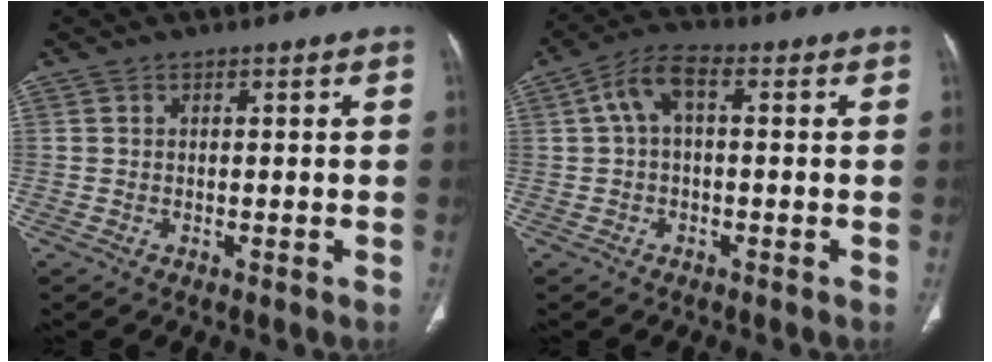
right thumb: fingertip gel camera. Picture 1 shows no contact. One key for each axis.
{"total": 5.9, "fx": 0.7, "fy": 2.9, "fz": 5.1, "tx": -0.098, "ty": 0.022, "tz": 0.005}